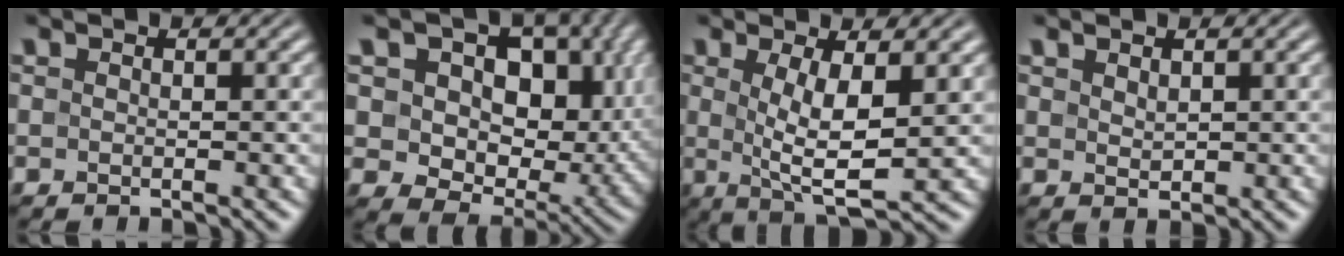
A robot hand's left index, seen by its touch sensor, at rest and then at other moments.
{"total": 11.7, "force": [3.0, 8.4, 7.6], "torque": [-0.123, -0.008, 0.048]}
{"total": 5.5, "force": [0.7, 1.6, 5.2], "torque": [-0.094, -0.009, 0.017]}
{"total": 1.2, "force": [0.8, 0.5, 0.6], "torque": [-0.015, -0.002, 0.021]}